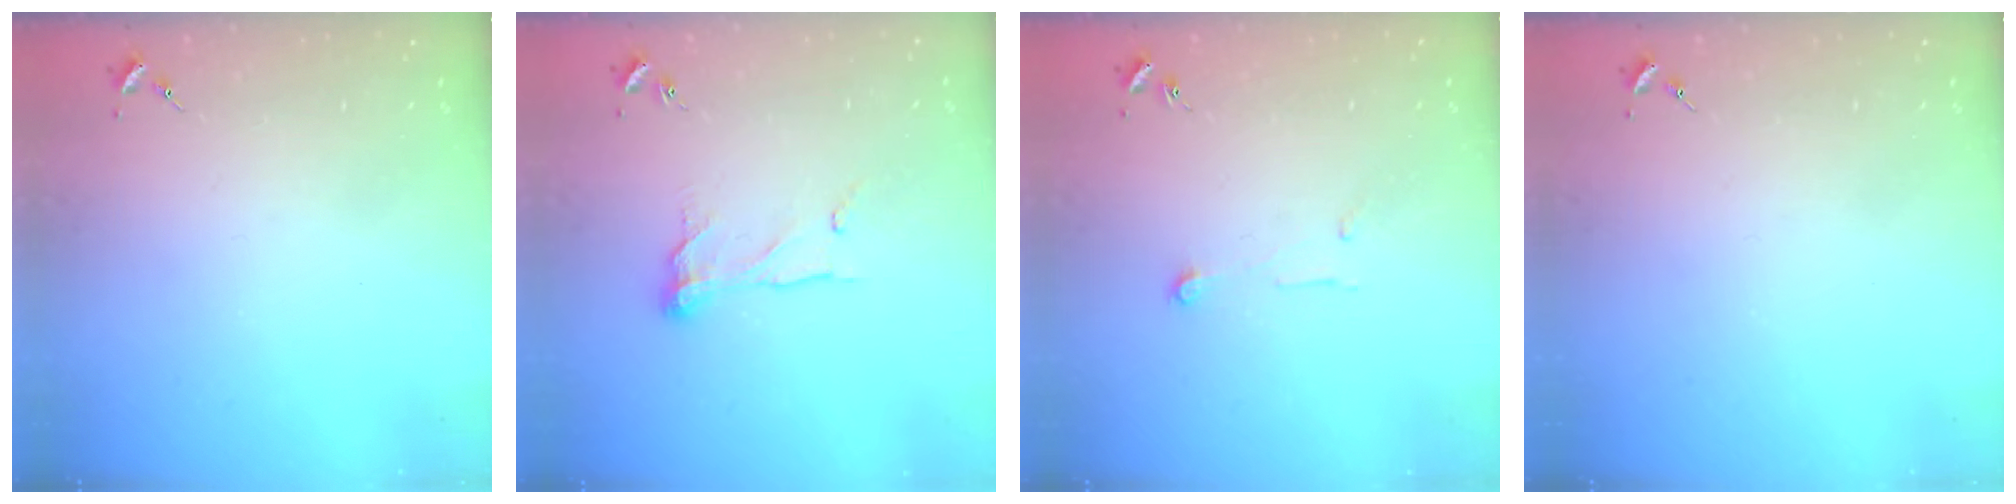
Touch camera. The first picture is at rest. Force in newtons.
{"total": 9.5, "press": 9.5, "slide": 0.4}
{"total": 5.3, "press": 5.3, "slide": 0.2}
{"total": 0.0}